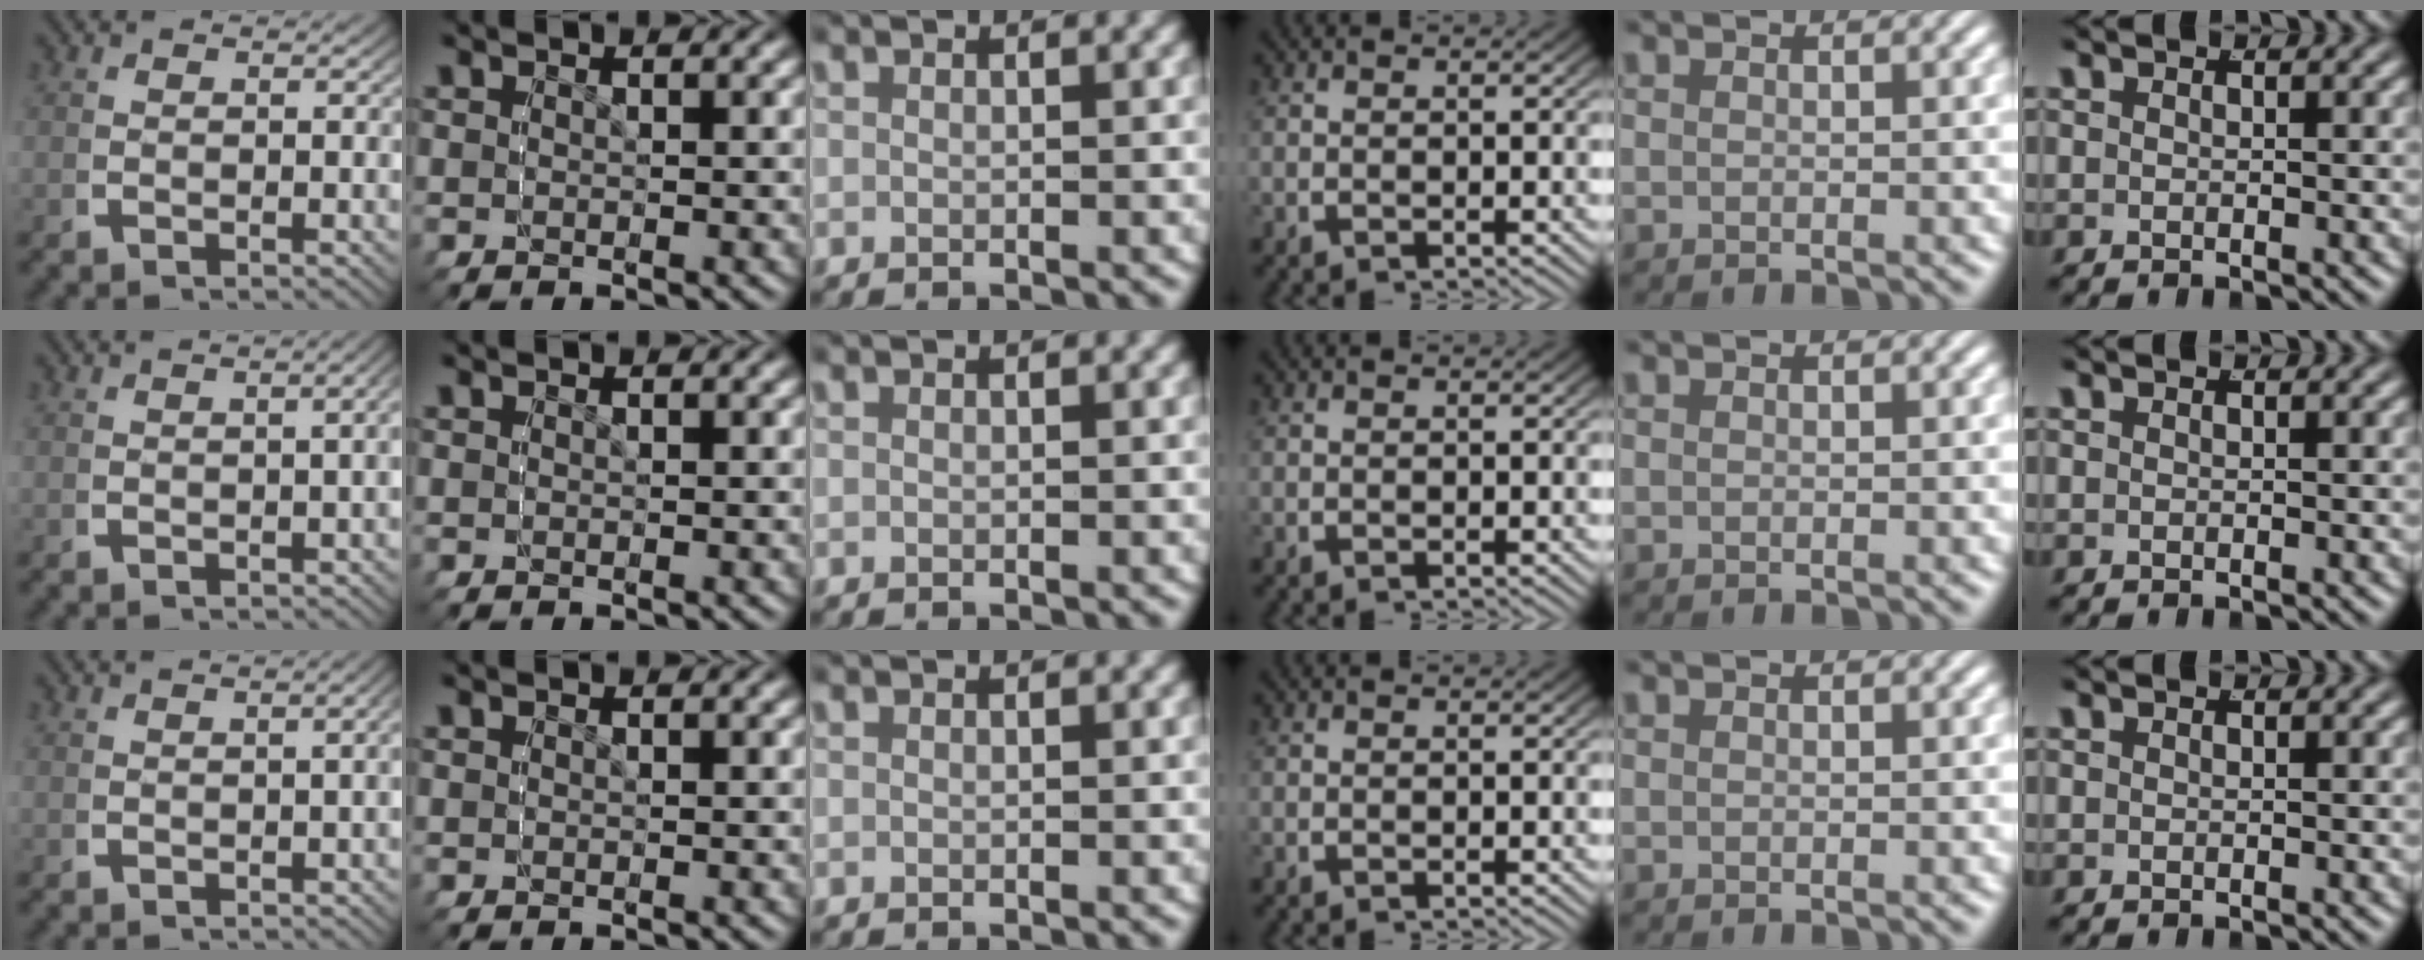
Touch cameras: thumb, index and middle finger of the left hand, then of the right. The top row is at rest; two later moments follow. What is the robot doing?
{"motion": "grasp_and_lifting", "object": "bottle"}